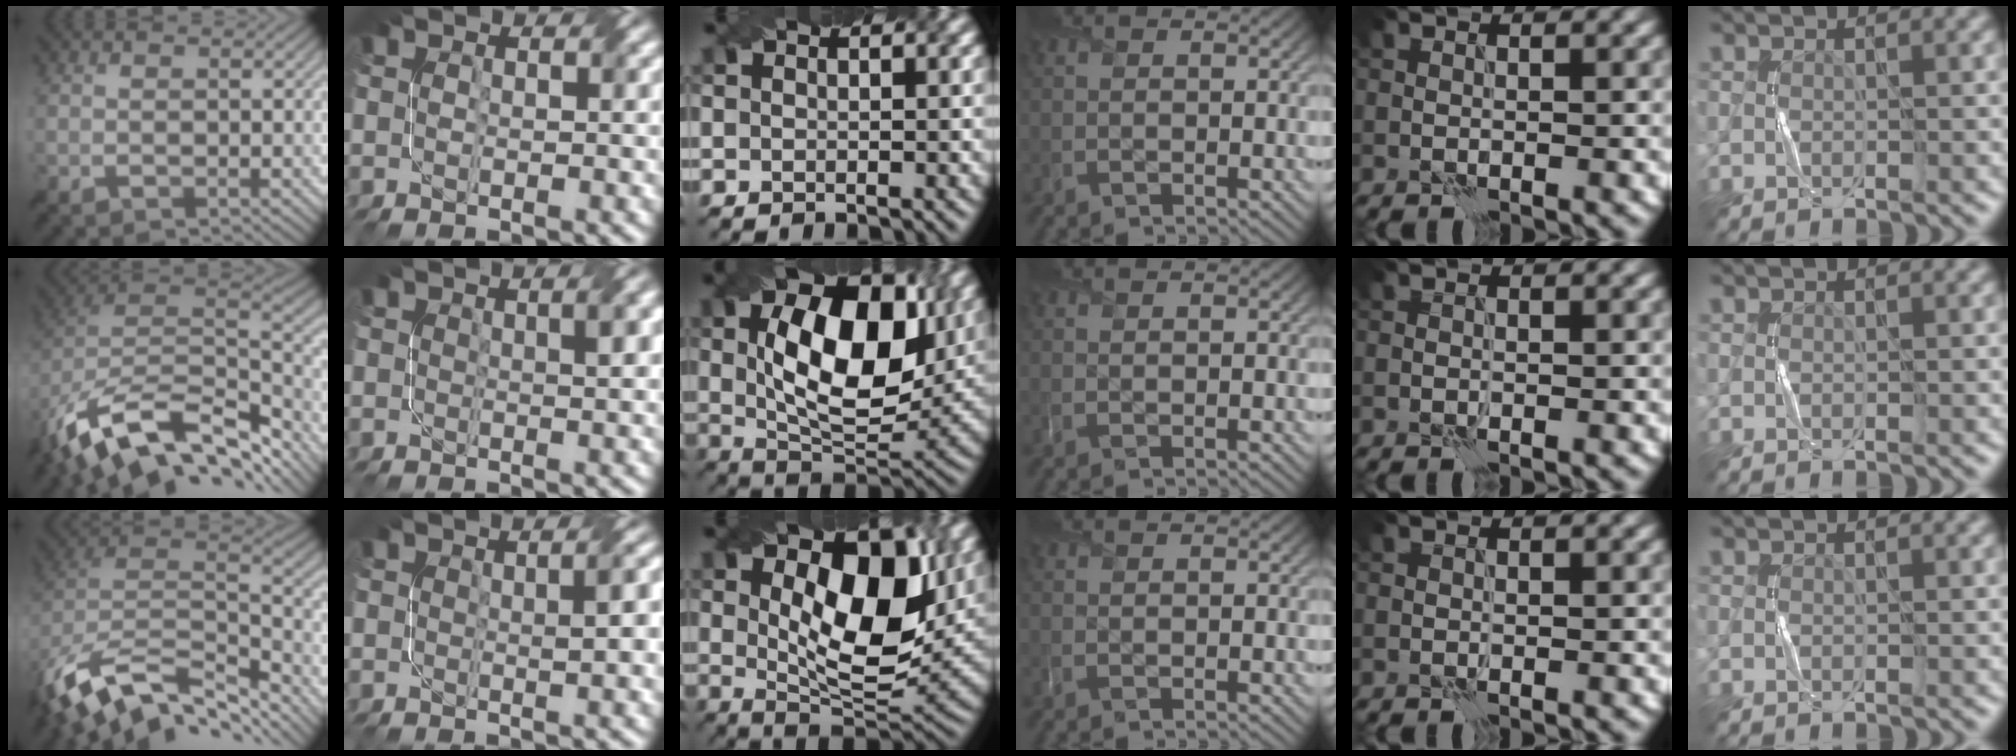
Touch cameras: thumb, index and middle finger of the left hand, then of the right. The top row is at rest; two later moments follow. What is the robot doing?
{"motion": "twist", "object": "screw"}